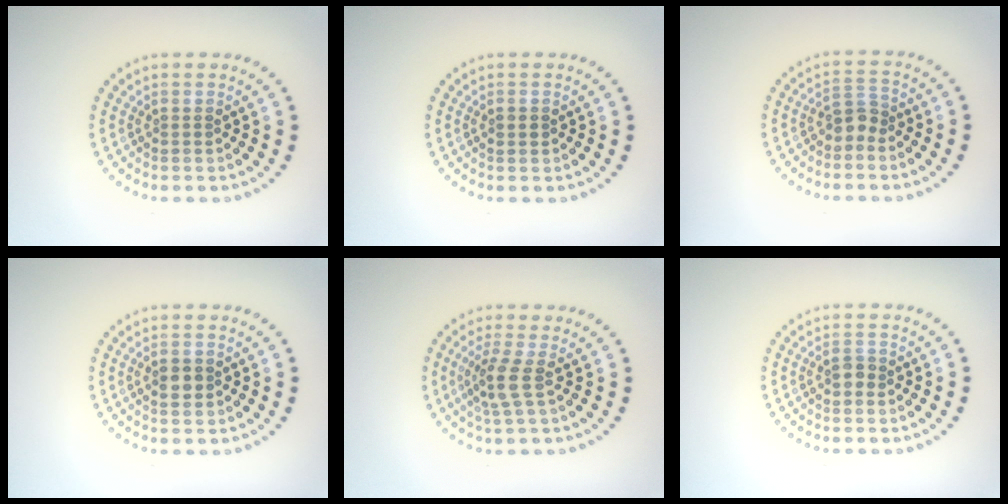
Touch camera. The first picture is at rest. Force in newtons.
{"total": 1.1, "press": 1.1, "slide": 0.1}
{"total": 1.7, "press": 1.4, "slide": 1.0}
{"total": 1.7, "press": 1.7, "slide": 0.1}
{"total": 2.6, "press": 2.0, "slide": 1.6}
{"total": 1.3, "press": 1.3, "slide": 0.3}